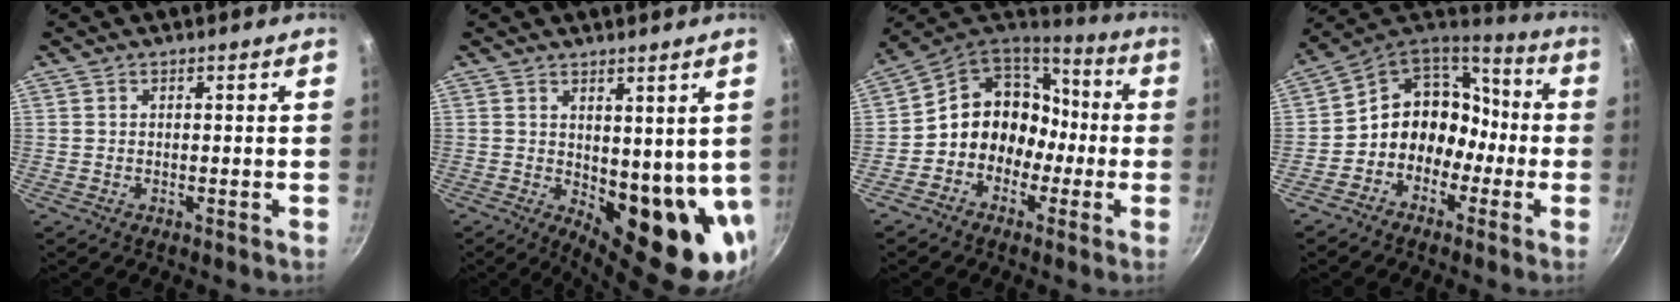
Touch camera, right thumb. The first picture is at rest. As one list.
[{"total": 14.0, "force": [1.1, 6.7, 12.2], "torque": [-0.121, -0.037, 0.032]}, {"total": 13.5, "force": [-2.2, 11.6, 6.5], "torque": [-0.046, 0.060, -0.050]}, {"total": 13.3, "force": [-3.3, 11.2, 6.2], "torque": [-0.039, 0.068, -0.072]}]